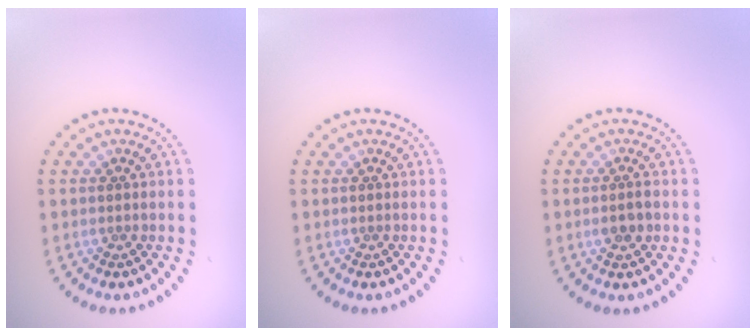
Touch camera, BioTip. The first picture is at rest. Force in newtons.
{"total": 0.0}
{"total": 1.7, "press": 1.6, "slide": 0.6}